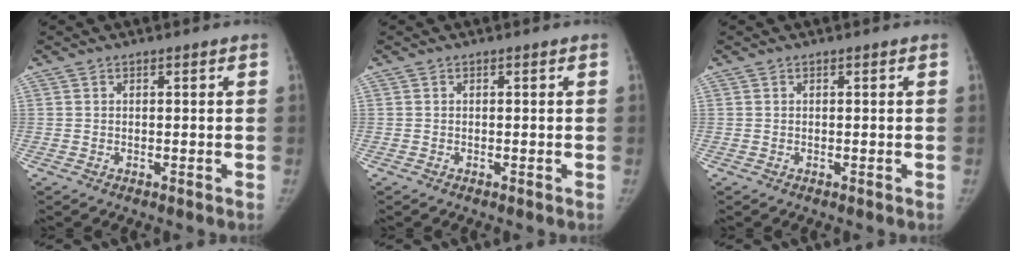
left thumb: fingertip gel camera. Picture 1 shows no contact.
{"total": 0.0}
{"total": 0.0}